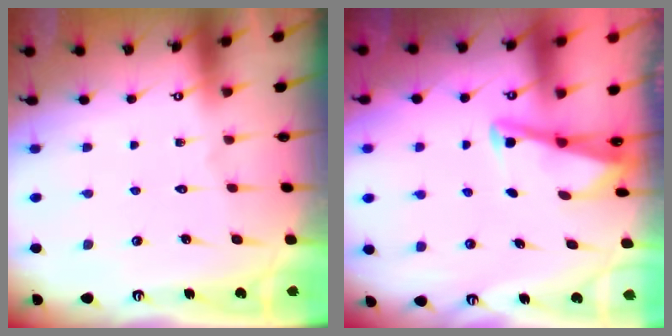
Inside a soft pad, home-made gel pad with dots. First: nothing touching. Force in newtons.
{"total": 2.9, "press": 2.8, "slide": 0.4}